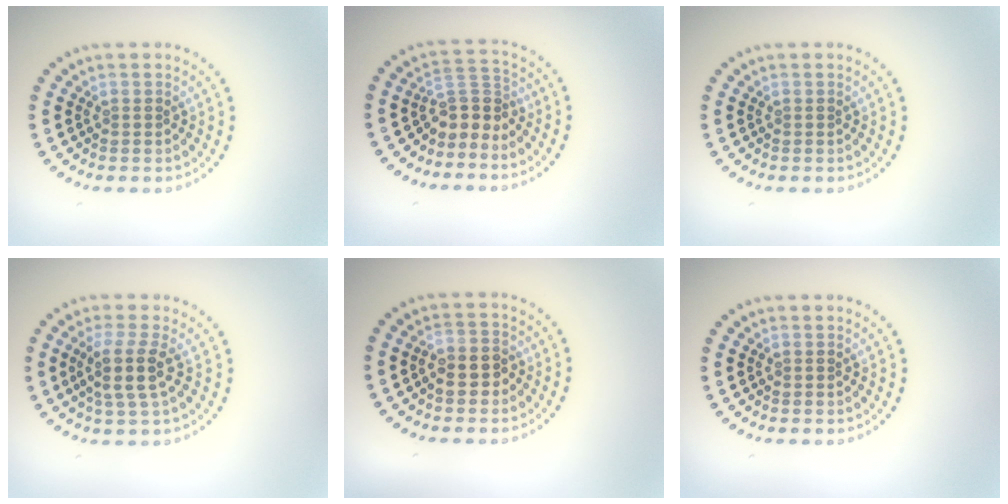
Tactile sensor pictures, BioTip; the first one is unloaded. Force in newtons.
{"total": 2.9, "press": 1.9, "slide": 2.2}
{"total": 0.0}
{"total": 3.2, "press": 2.6, "slide": 2.0}
{"total": 2.1, "press": 2.0, "slide": 0.7}
{"total": 0.0}